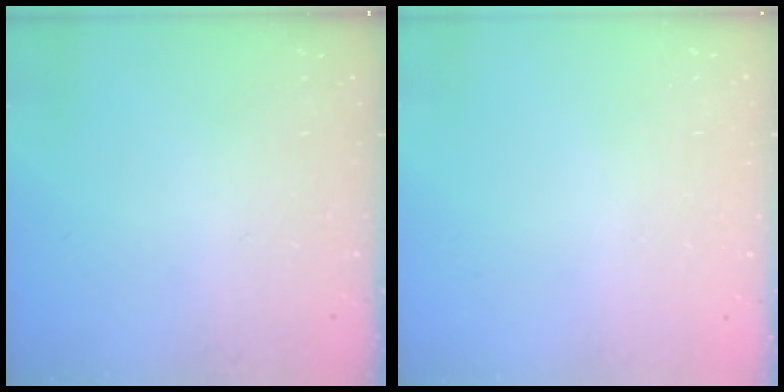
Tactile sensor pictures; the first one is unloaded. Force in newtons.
{"total": 0.0}